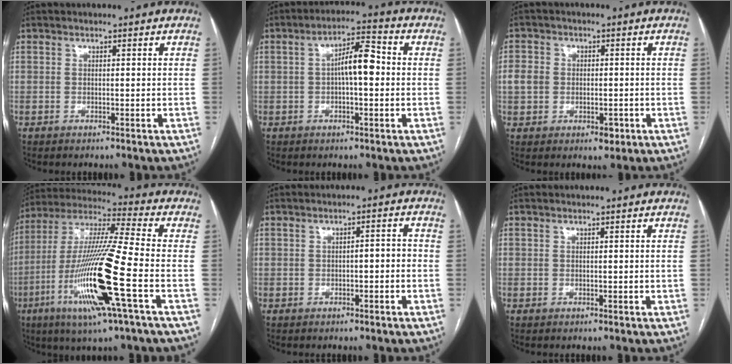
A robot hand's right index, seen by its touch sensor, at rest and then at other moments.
{"total": 6.6, "force": [0.2, 1.8, 6.4], "torque": [-0.112, 0.023, 0.001]}
{"total": 5.7, "force": [-1.1, 4.5, 3.3], "torque": [-0.059, 0.013, -0.011]}
{"total": 19.3, "force": [-6.2, 0.0, 18.2], "torque": [-0.381, -0.024, -0.124]}
{"total": 2.1, "force": [-0.4, 0.9, 1.9], "torque": [-0.029, 0.013, -0.003]}
{"total": 0.0}